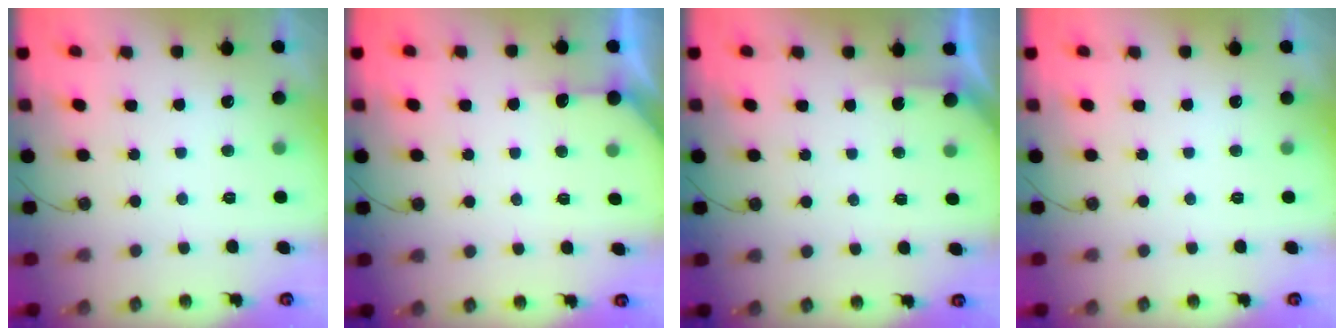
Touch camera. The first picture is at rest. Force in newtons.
{"total": 4.7, "press": 4.6, "slide": 0.5}
{"total": 1.5, "press": 1.5, "slide": 0.2}
{"total": 0.0}